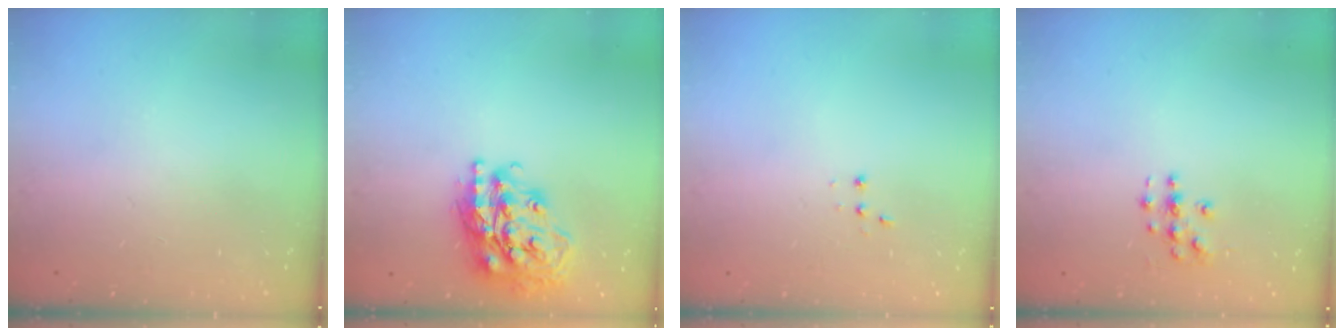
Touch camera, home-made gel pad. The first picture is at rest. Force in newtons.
{"total": 20.5, "press": 20.5, "slide": 1.6}
{"total": 2.8, "press": 2.7, "slide": 0.7}
{"total": 3.3, "press": 3.3, "slide": 0.2}